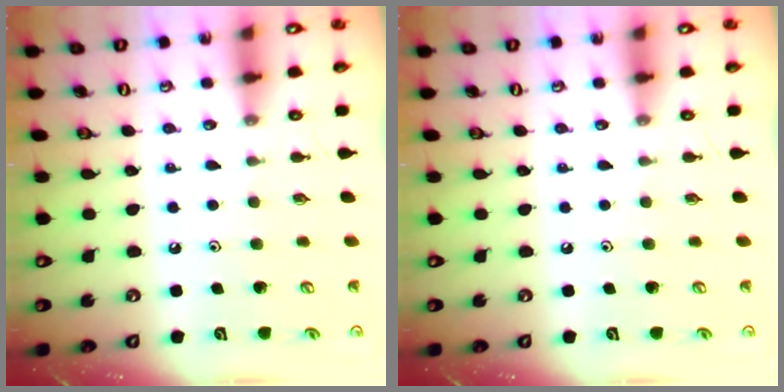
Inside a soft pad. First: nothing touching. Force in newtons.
{"total": 0.0}